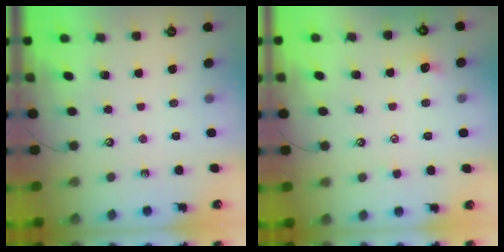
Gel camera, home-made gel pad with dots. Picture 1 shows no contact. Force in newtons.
{"total": 0.9, "press": 0.9, "slide": 0.2}